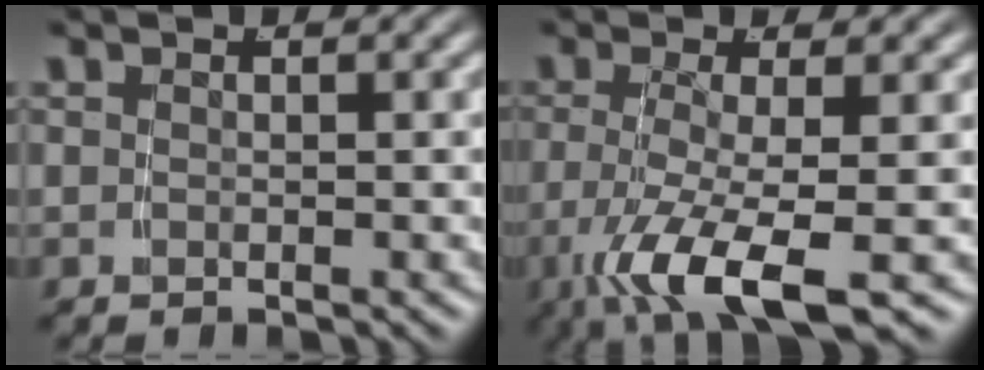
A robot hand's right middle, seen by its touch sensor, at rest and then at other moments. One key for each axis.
{"total": 6.4, "fx": -2.5, "fy": 1.4, "fz": 5.7, "tx": -0.115, "ty": -0.028, "tz": -0.024}